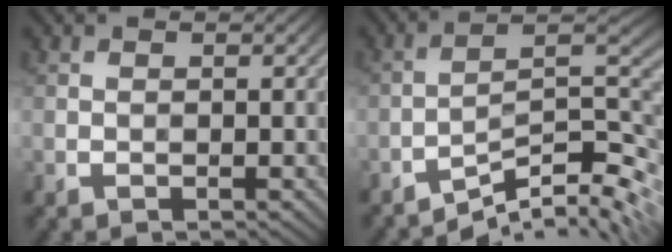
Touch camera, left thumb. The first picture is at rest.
{"total": 10.5, "force": [-7.2, 2.2, 7.3], "torque": [-0.111, 0.006, -0.126]}